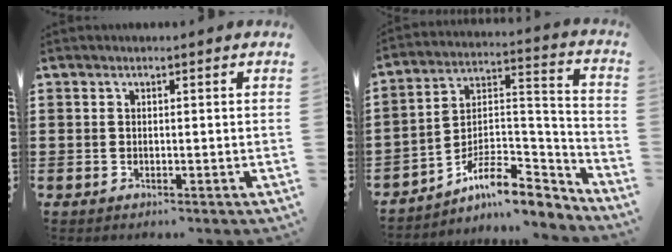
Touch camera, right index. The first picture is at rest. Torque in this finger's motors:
{"motor_torque": [-1.13, 0.81, -1.06, -0.21]}